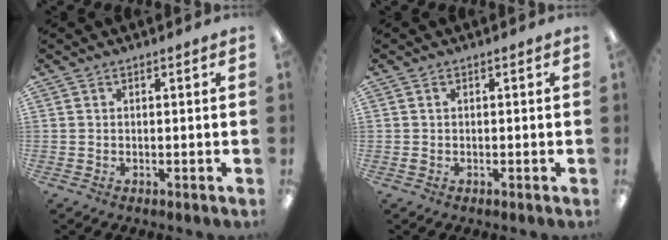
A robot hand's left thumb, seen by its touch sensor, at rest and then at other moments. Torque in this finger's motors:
{"motor_torque": [0.15, 0.28, 0.12, -0.04, -0.01]}